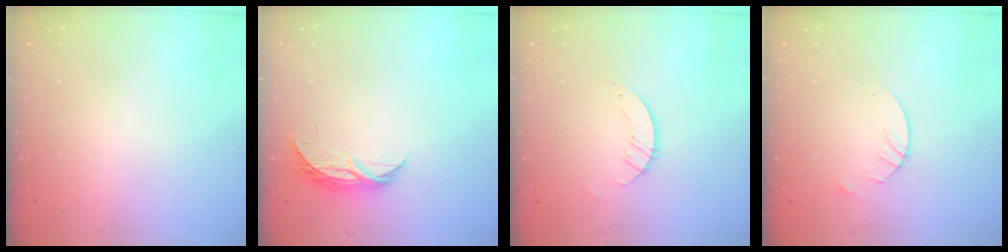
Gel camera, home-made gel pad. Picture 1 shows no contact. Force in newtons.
{"total": 5.8, "press": 5.8, "slide": 0.6}
{"total": 2.9, "press": 2.9, "slide": 0.3}
{"total": 2.4, "press": 2.4, "slide": 0.1}